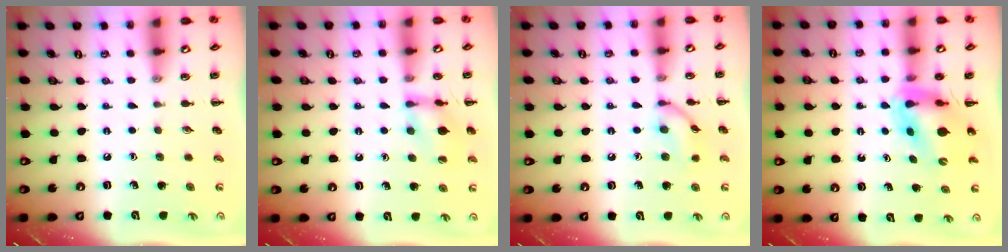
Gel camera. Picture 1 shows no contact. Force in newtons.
{"total": 12.1, "press": 12.1, "slide": 0.5}
{"total": 9.9, "press": 9.9, "slide": 0.4}
{"total": 10.5, "press": 9.9, "slide": 3.4}